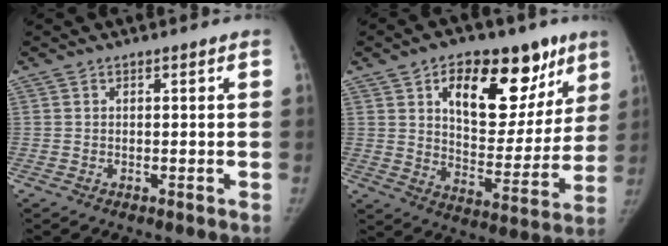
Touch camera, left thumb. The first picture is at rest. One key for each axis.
{"total": 22.2, "fx": 11.0, "fy": 12.2, "fz": 15.0, "tx": -0.153, "ty": -0.029, "tz": 0.166}